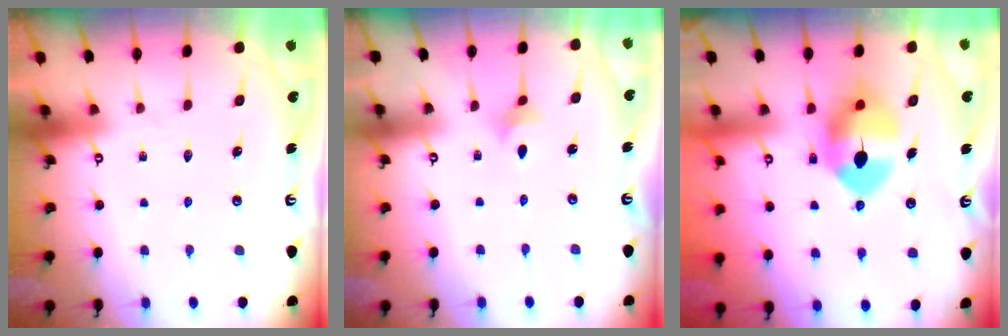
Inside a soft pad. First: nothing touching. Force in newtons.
{"total": 2.9, "press": 2.9, "slide": 0.5}
{"total": 13.3, "press": 13.2, "slide": 1.5}